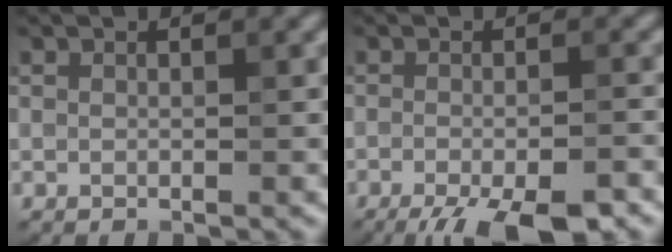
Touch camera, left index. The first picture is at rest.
{"total": 8.2, "force": [-5.9, 2.1, 5.3], "torque": [-0.079, -0.027, -0.087]}